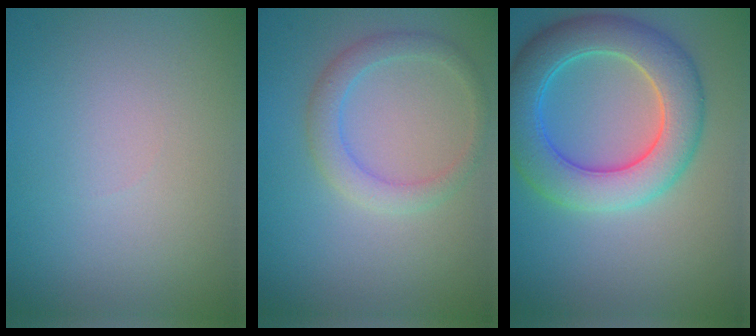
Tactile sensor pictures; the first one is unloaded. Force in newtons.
{"total": 2.5, "press": 2.5, "slide": 0.1}
{"total": 7.2, "press": 7.1, "slide": 0.7}